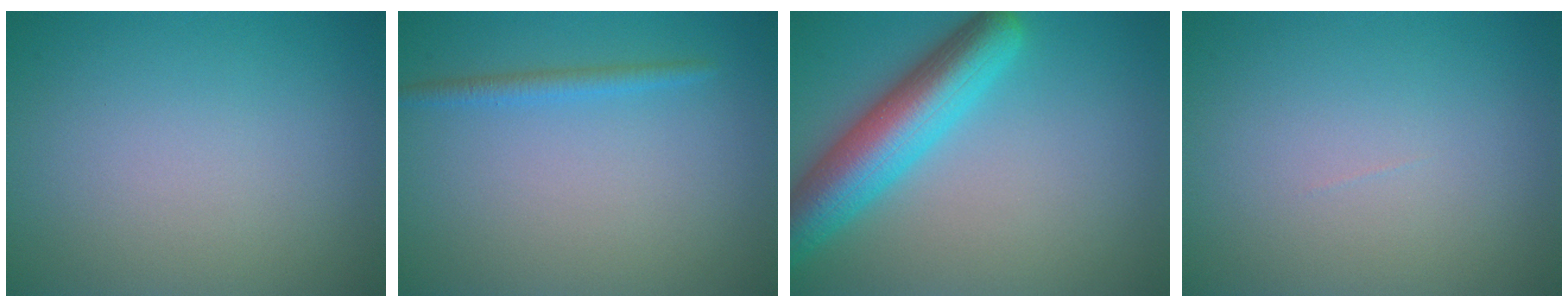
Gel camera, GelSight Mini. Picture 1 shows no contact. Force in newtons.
{"total": 1.5, "press": 1.5, "slide": 0.1}
{"total": 7.5, "press": 7.5, "slide": 0.3}
{"total": 0.0}